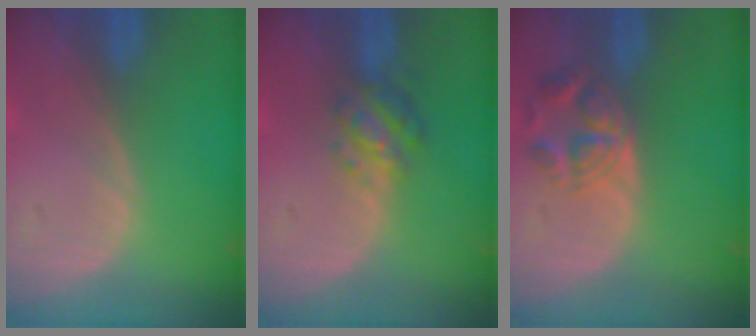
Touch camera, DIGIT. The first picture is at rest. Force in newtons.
{"total": 4.9, "press": 4.5, "slide": 1.9}
{"total": 5.5, "press": 5.1, "slide": 2.0}